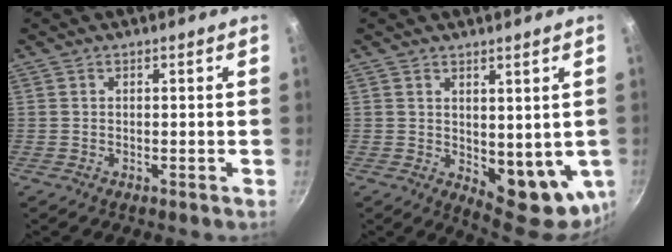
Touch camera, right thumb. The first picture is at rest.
{"total": 11.5, "force": [0.3, 5.7, 9.9], "torque": [-0.098, -0.021, 0.021]}